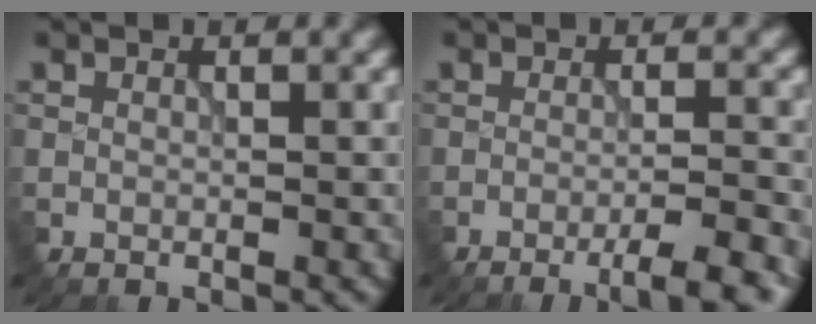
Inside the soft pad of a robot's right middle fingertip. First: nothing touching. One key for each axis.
{"total": 4.7, "fx": -2.9, "fy": 0.7, "fz": 3.6, "tx": -0.049, "ty": 0.007, "tz": -0.046}